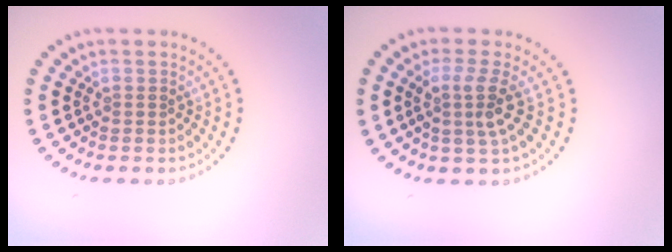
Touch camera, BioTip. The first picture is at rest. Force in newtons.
{"total": 2.6, "press": 2.0, "slide": 1.8}